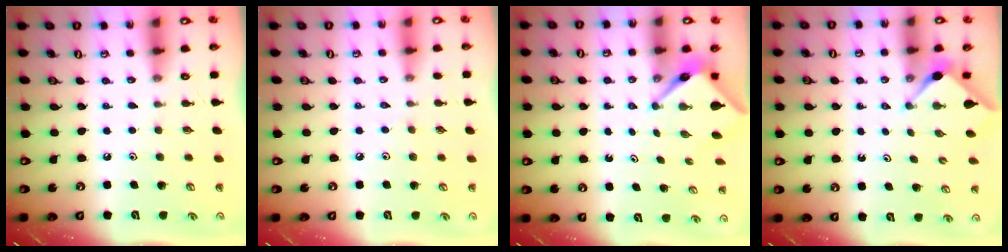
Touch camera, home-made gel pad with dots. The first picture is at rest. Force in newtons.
{"total": 2.5, "press": 2.5, "slide": 0.5}
{"total": 3.9, "press": 3.9, "slide": 0.2}
{"total": 3.0, "press": 3.0, "slide": 0.3}